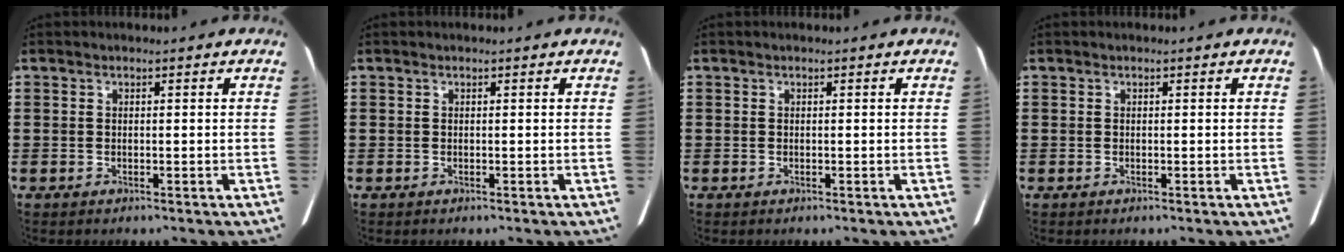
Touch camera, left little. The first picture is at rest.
{"total": 0.0}
{"total": 0.0}
{"total": 0.0}